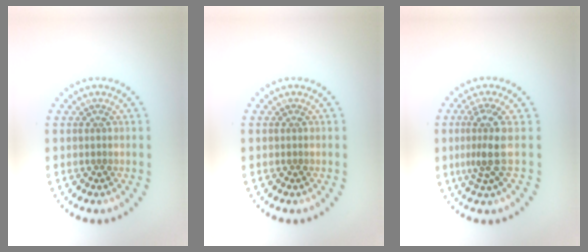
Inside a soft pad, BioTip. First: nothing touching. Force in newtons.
{"total": 0.0}
{"total": 3.1, "press": 2.2, "slide": 2.2}